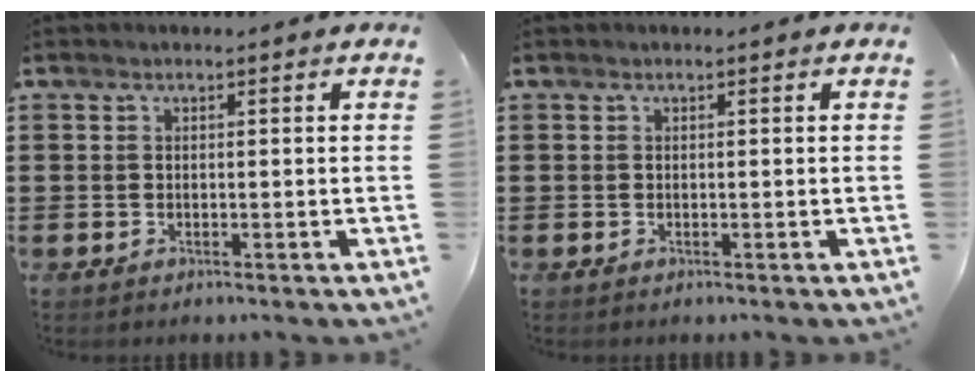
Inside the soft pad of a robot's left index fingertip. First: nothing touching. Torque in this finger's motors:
{"motor_torque": [-0.02, -0.01, 0.00, 0.00]}